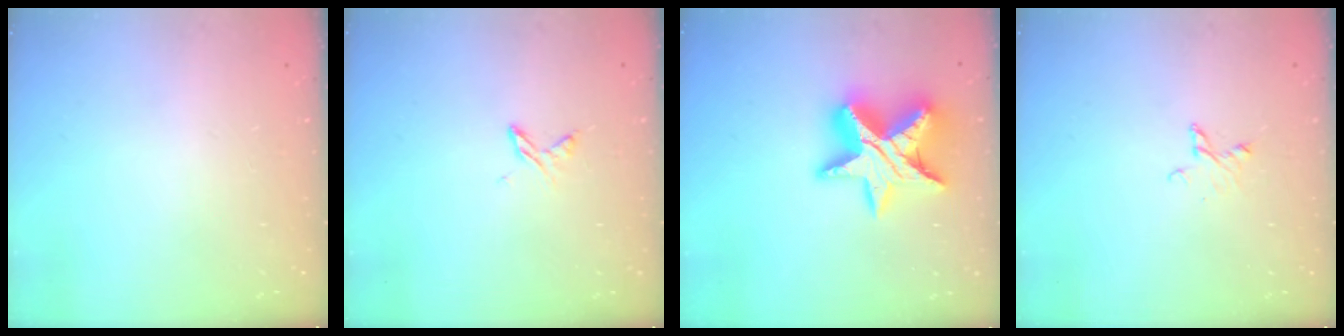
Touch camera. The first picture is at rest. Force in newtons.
{"total": 4.0, "press": 3.9, "slide": 0.6}
{"total": 17.1, "press": 17.1, "slide": 1.1}
{"total": 4.0, "press": 4.0, "slide": 0.4}